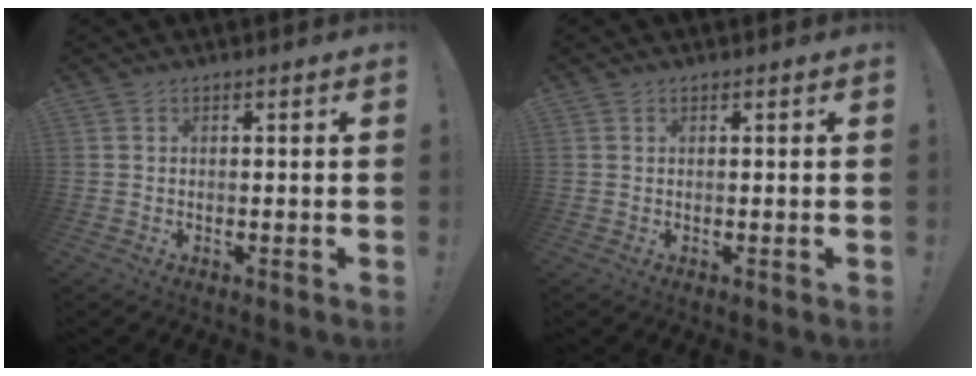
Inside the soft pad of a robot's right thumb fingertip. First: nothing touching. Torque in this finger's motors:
{"motor_torque": [-0.06, -0.19, -0.20, 0.09, 0.00]}